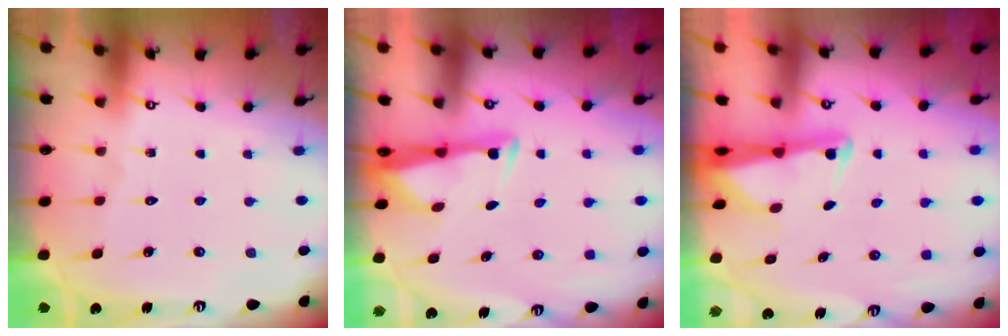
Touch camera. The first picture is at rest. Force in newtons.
{"total": 3.3, "press": 3.2, "slide": 0.9}
{"total": 2.6, "press": 2.6, "slide": 0.5}